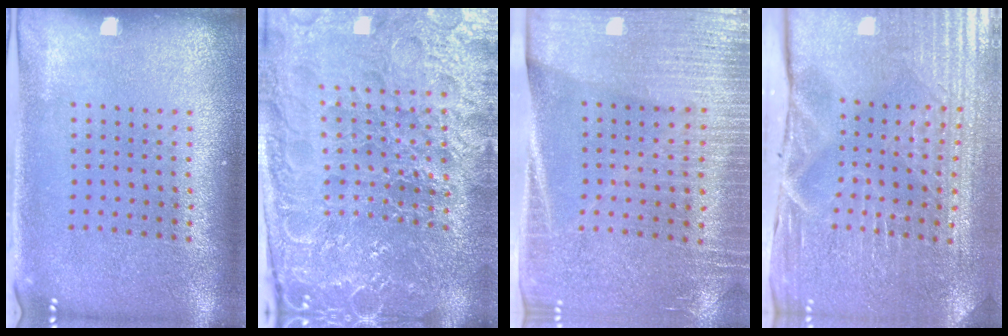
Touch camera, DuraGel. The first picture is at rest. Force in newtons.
{"total": 5.1, "press": 4.9, "slide": 1.6}
{"total": 3.3, "press": 3.0, "slide": 1.4}
{"total": 4.1, "press": 4.1, "slide": 0.5}